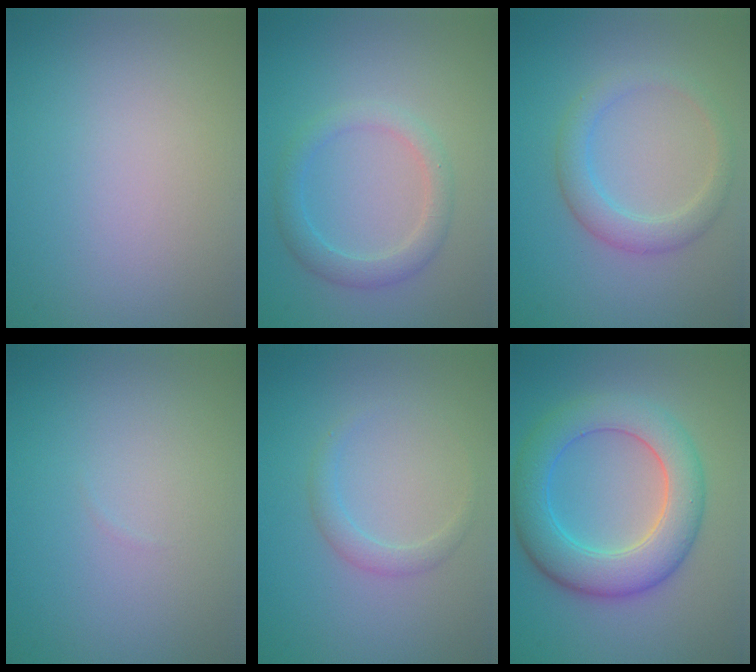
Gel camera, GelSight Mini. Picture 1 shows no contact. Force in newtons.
{"total": 2.6, "press": 2.6, "slide": 0.1}
{"total": 2.9, "press": 2.9, "slide": 0.4}
{"total": 0.0}
{"total": 1.5, "press": 1.5, "slide": 0.1}
{"total": 7.2, "press": 7.2, "slide": 0.2}